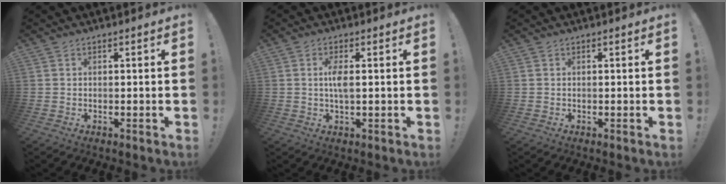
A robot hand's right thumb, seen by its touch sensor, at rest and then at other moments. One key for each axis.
{"total": 4.1, "fx": 0.3, "fy": 1.3, "fz": 3.9, "tx": -0.075, "ty": -0.002, "tz": 0.000}
{"total": 0.0}